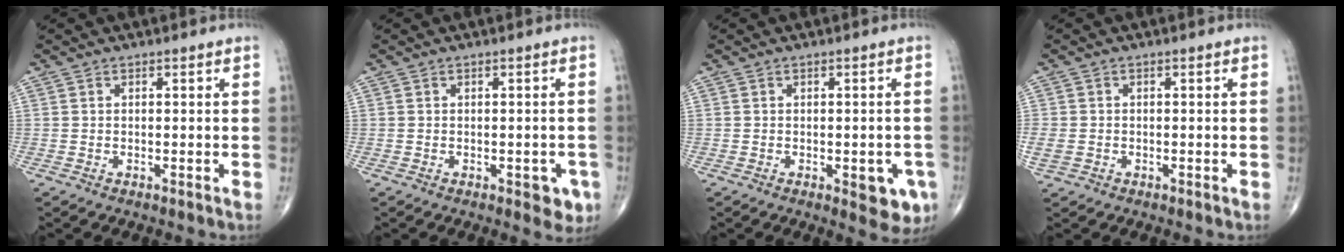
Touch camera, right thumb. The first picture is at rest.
{"total": 3.8, "force": [-1.5, 2.0, 2.9], "torque": [-0.011, 0.001, -0.016]}
{"total": 6.1, "force": [-2.1, 2.7, 5.0], "torque": [-0.037, -0.002, -0.020]}
{"total": 3.4, "force": [-0.8, 2.7, 1.9], "torque": [-0.056, 0.002, -0.011]}